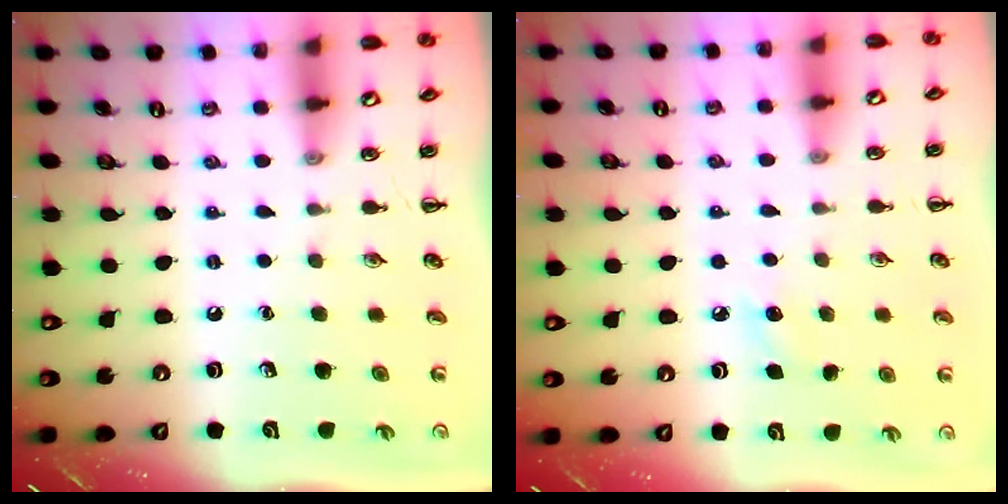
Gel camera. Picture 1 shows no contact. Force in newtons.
{"total": 4.3, "press": 4.2, "slide": 1.1}